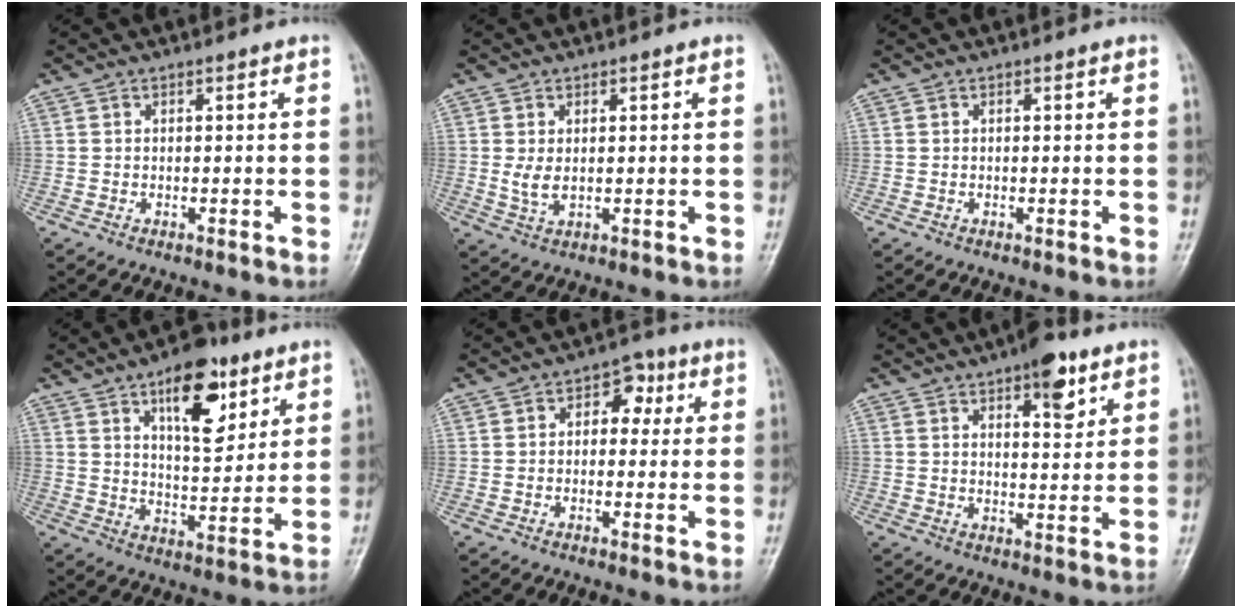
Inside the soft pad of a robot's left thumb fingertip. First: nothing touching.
{"total": 3.0, "force": [0.3, 1.7, 2.5], "torque": [-0.052, -0.002, 0.012]}
{"total": 0.0}
{"total": 13.8, "force": [7.2, 6.4, 9.8], "torque": [-0.115, -0.038, 0.114]}
{"total": 5.6, "force": [1.3, 3.9, 3.8], "torque": [-0.017, 0.009, 0.009]}
{"total": 8.0, "force": [4.6, 3.1, 5.8], "torque": [-0.063, -0.023, 0.062]}